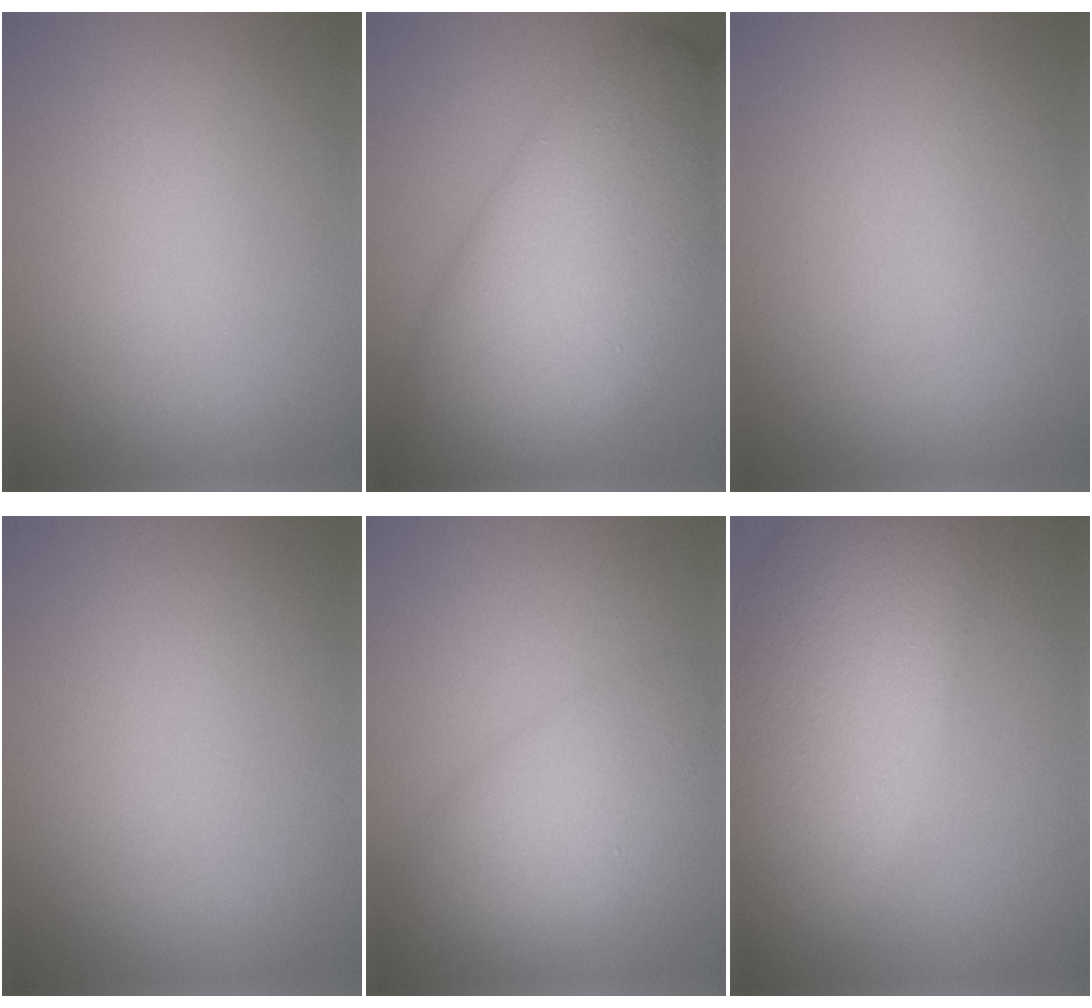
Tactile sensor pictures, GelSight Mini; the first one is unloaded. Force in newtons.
{"total": 13.2, "press": 13.2, "slide": 0.2}
{"total": 0.0}
{"total": 0.0}
{"total": 5.6, "press": 5.6, "slide": 0.2}
{"total": 12.6, "press": 12.5, "slide": 1.4}